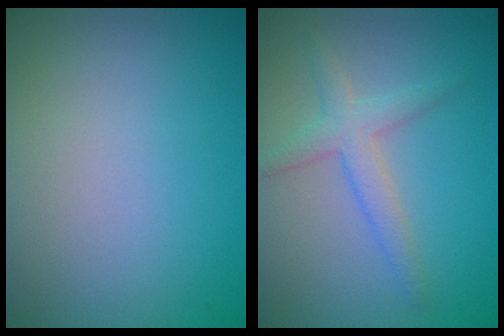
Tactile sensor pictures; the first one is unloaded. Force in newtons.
{"total": 2.6, "press": 2.6, "slide": 0.2}